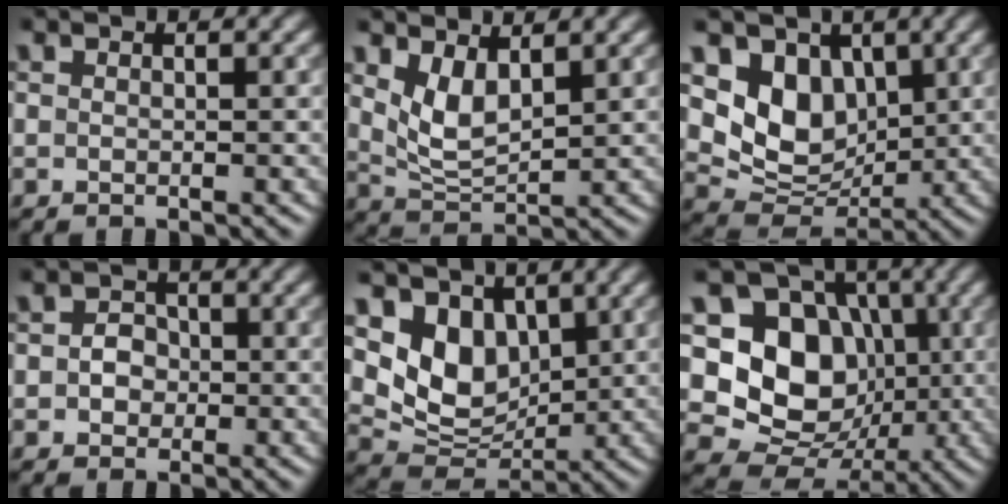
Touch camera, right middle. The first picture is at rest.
{"total": 3.7, "force": [1.7, 1.7, 2.8], "torque": [-0.063, -0.008, 0.040]}
{"total": 6.3, "force": [2.0, 4.9, 3.5], "torque": [-0.062, -0.017, 0.035]}
{"total": 2.1, "force": [-0.2, 1.8, 1.0], "torque": [-0.001, 0.001, -0.014]}
{"total": 5.9, "force": [2.3, 4.4, 3.3], "torque": [-0.062, -0.018, 0.042]}
{"total": 10.0, "force": [0.6, 8.3, 5.6], "torque": [-0.086, -0.008, -0.009]}